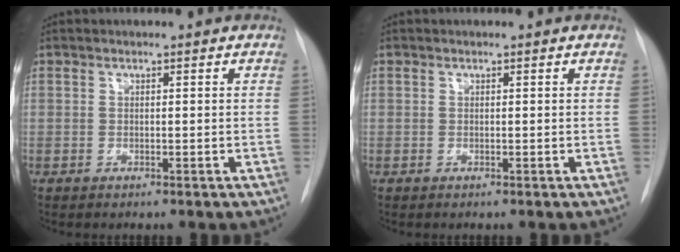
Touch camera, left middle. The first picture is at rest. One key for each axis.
{"total": 0.0}